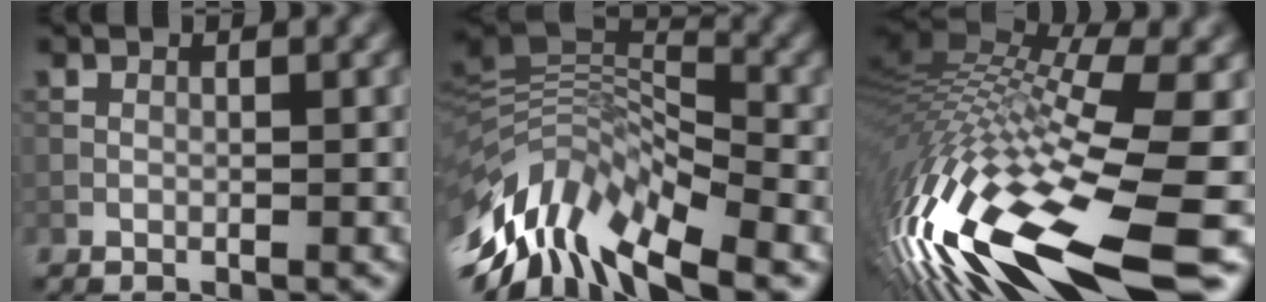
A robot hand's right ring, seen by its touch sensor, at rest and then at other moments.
{"total": 13.6, "force": [-6.7, 5.9, 10.3], "torque": [-0.217, 0.007, -0.123]}
{"total": 17.8, "force": [-5.2, 4.9, 16.3], "torque": [-0.334, -0.017, -0.078]}